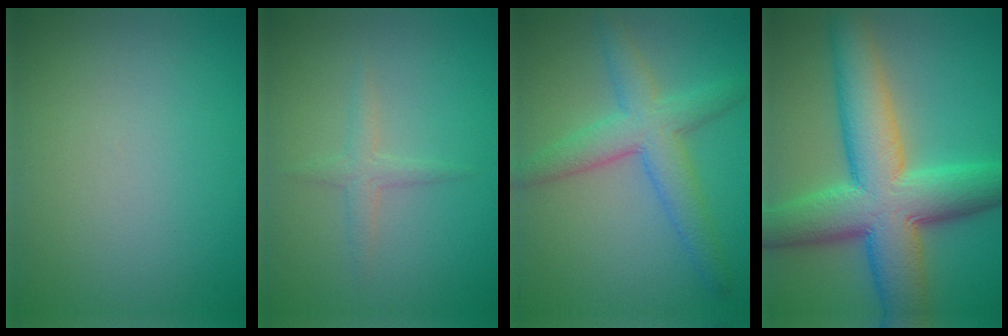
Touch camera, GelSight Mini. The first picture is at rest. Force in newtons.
{"total": 1.9, "press": 1.9, "slide": 0.1}
{"total": 4.7, "press": 4.7, "slide": 0.0}
{"total": 11.4, "press": 11.4, "slide": 0.3}